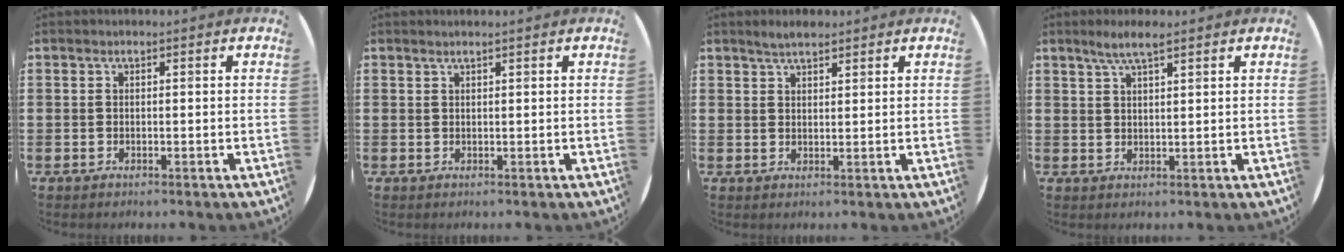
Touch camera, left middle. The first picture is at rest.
{"total": 0.6, "force": [0.5, -0.2, 0.2], "torque": [0.000, -0.001, 0.009]}
{"total": 2.5, "force": [2.2, 0.7, 0.9], "torque": [-0.019, 0.006, 0.042]}
{"total": 3.4, "force": [2.6, 0.5, 2.2], "torque": [-0.046, 0.005, 0.045]}